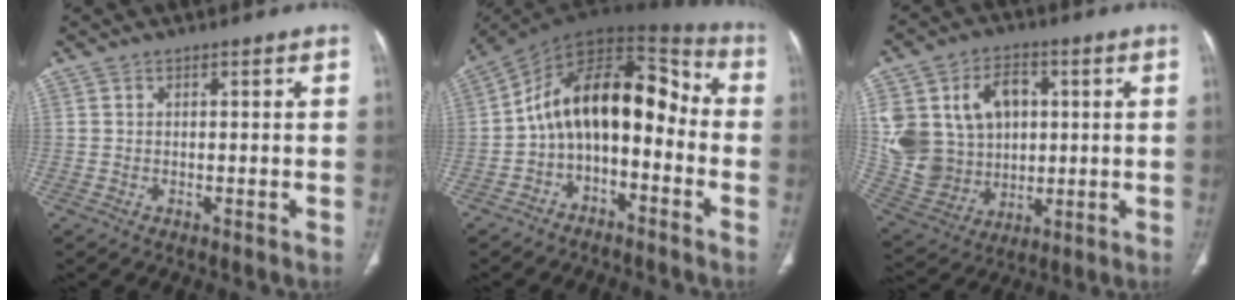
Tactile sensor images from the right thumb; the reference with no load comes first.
{"total": 16.5, "force": [-2.9, 10.0, 12.8], "torque": [-0.173, 0.096, -0.059]}
{"total": 19.8, "force": [4.0, 15.7, 11.4], "torque": [-0.203, 0.016, 0.097]}